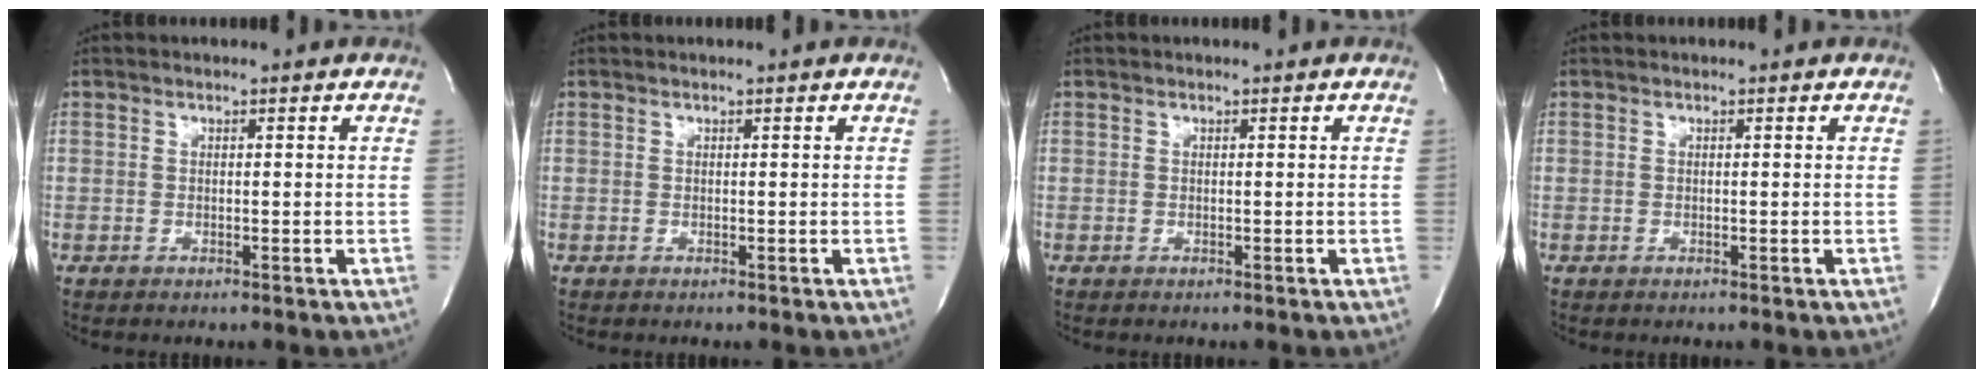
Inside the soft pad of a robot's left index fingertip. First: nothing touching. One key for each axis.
{"total": 0.0}
{"total": 0.0}
{"total": 0.0}